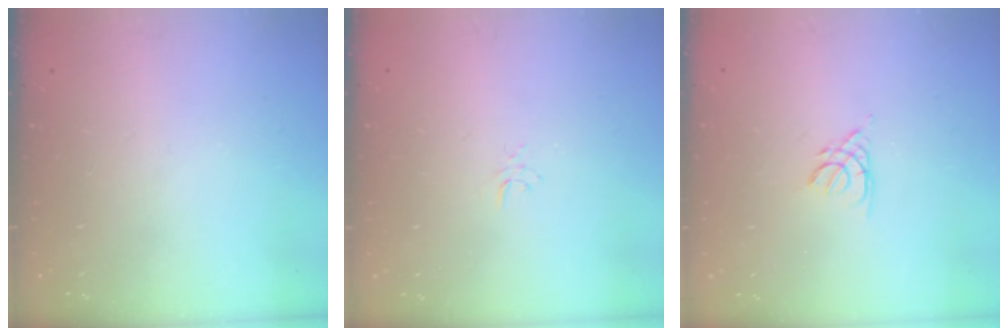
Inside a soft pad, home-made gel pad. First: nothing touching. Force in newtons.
{"total": 2.9, "press": 2.9, "slide": 0.3}
{"total": 2.2, "press": 2.2, "slide": 0.4}